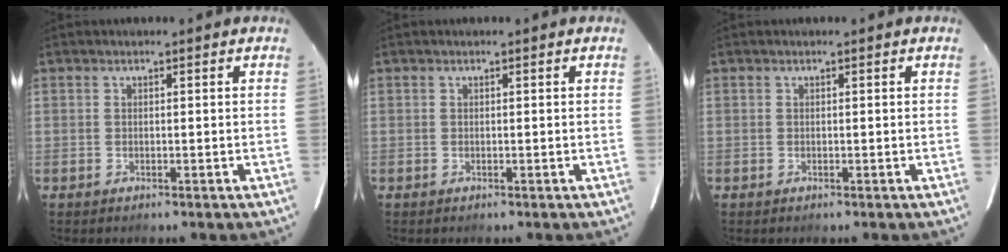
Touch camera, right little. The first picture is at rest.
{"total": 0.0}
{"total": 0.0}